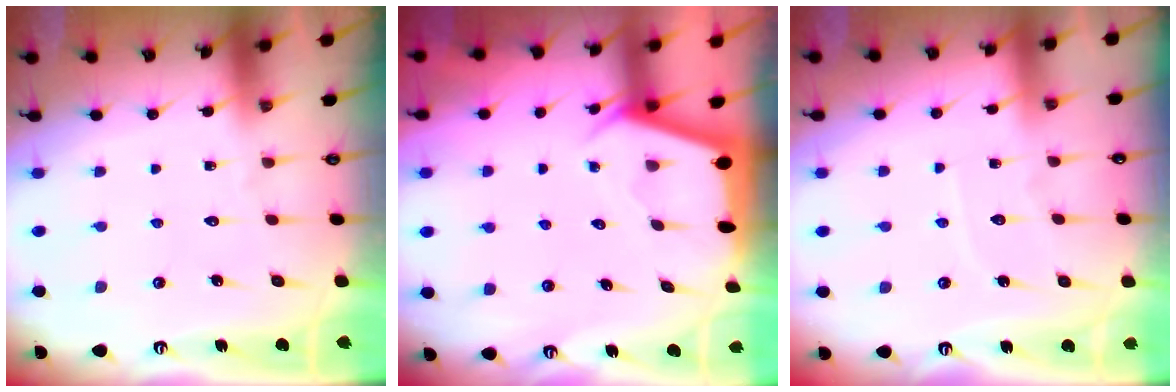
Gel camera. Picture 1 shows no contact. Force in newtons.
{"total": 2.2, "press": 2.2, "slide": 0.3}
{"total": 4.3, "press": 4.3, "slide": 0.5}